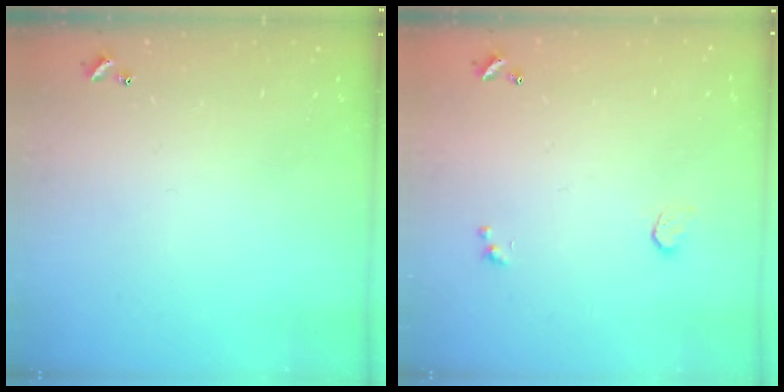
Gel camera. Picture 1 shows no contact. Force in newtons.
{"total": 0.6, "press": 0.3, "slide": 0.5}